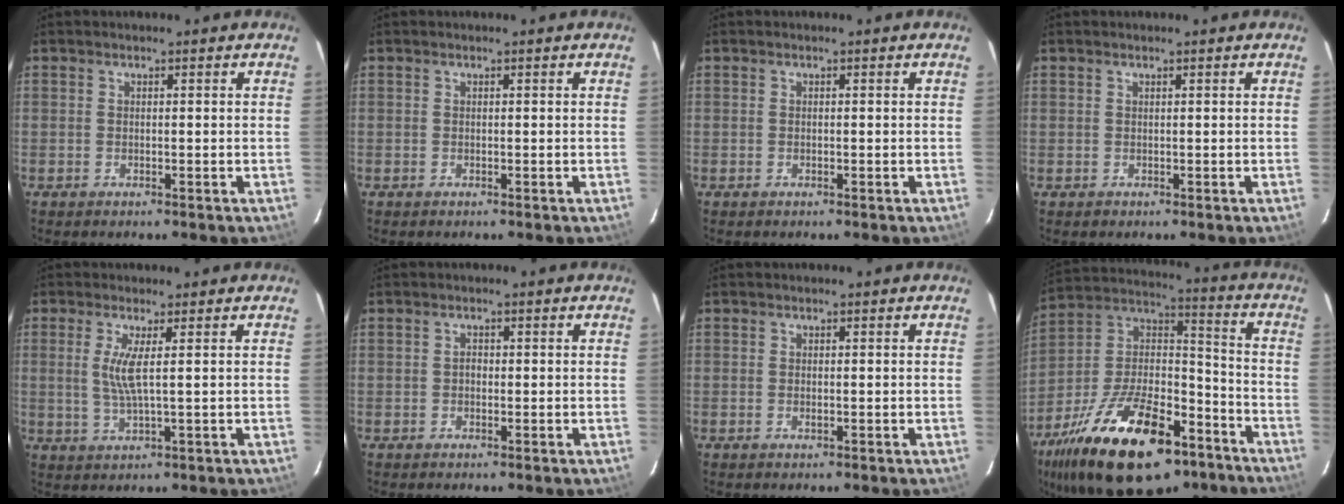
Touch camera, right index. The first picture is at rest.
{"total": 0.0}
{"total": 0.0}
{"total": 0.8, "force": [0.1, 0.8, -0.2], "torque": [0.005, 0.003, 0.003]}
{"total": 4.5, "force": [0.9, 0.1, 4.5], "torque": [-0.092, -0.008, 0.016]}
{"total": 0.8, "force": [-0.1, 0.7, 0.3], "torque": [-0.002, 0.003, -0.003]}
{"total": 0.6, "force": [-0.1, 0.3, 0.5], "torque": [-0.011, 0.001, -0.001]}
{"total": 29.3, "force": [-17.7, 13.0, 19.3], "torque": [-0.364, 0.002, -0.277]}